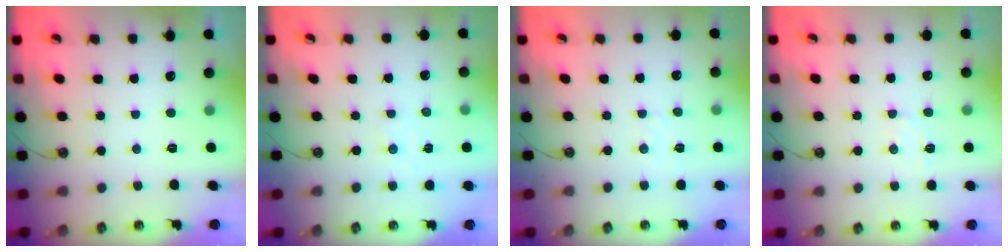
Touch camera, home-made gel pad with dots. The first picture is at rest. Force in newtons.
{"total": 1.1, "press": 1.0, "slide": 0.2}
{"total": 2.5, "press": 2.4, "slide": 0.4}
{"total": 5.6, "press": 5.6, "slide": 0.7}